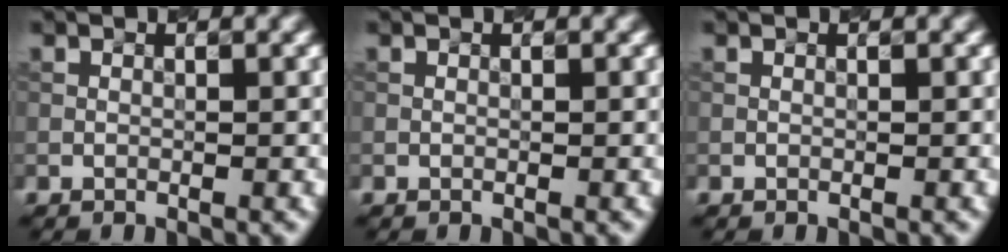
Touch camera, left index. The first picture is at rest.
{"total": 0.0}
{"total": 0.0}